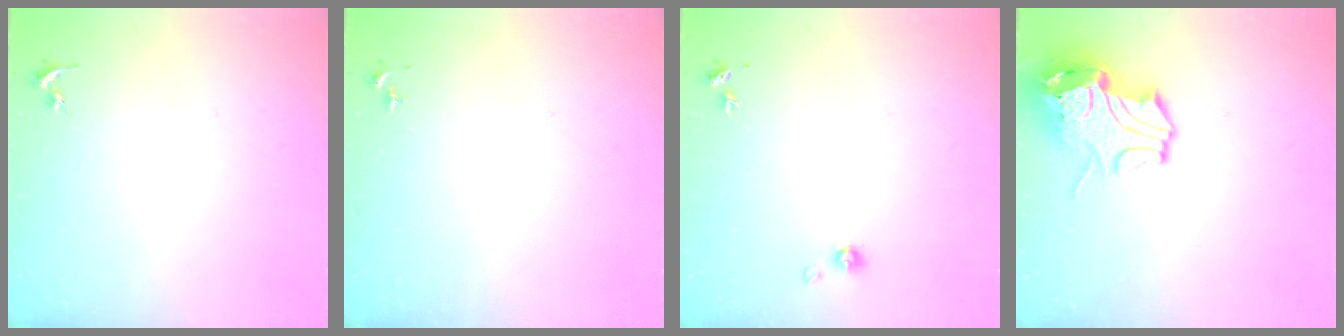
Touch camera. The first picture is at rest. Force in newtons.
{"total": 0.0}
{"total": 4.1, "press": 4.1, "slide": 0.4}
{"total": 12.8, "press": 12.7, "slide": 1.8}